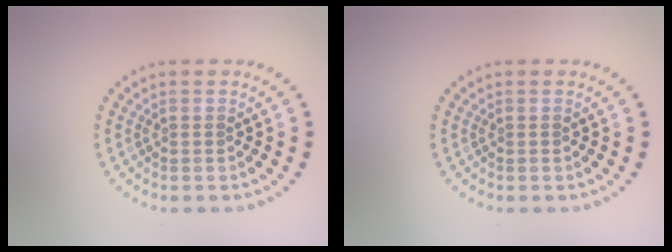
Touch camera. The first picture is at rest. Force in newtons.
{"total": 0.0}